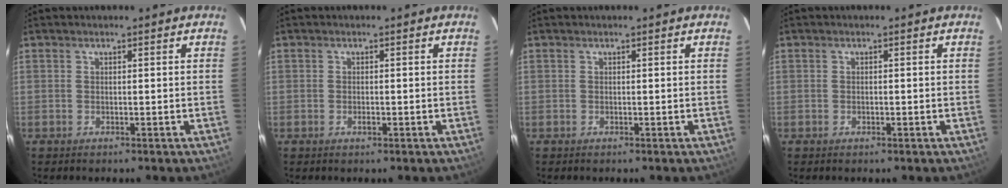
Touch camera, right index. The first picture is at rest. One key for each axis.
{"total": 1.2, "fx": -0.6, "fy": 0.7, "fz": 0.7, "tx": -0.014, "ty": 0.000, "tz": -0.009}
{"total": 0.0}
{"total": 0.7, "fx": -0.3, "fy": 0.5, "fz": 0.3, "tx": -0.004, "ty": 0.001, "tz": -0.005}